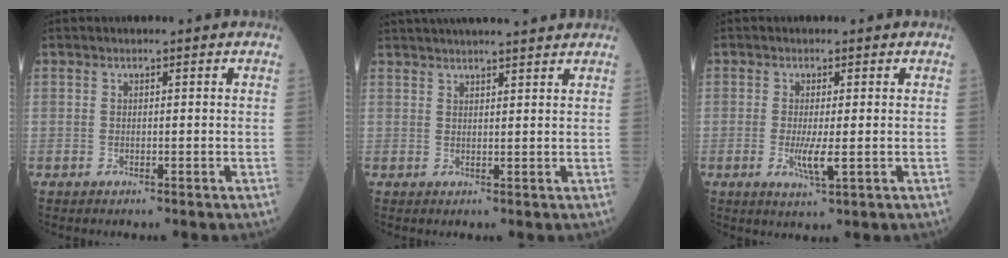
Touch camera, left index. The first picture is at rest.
{"total": 11.8, "force": [10.7, 0.8, 4.9], "torque": [-0.078, 0.032, 0.144]}
{"total": 3.7, "force": [-0.7, 0.4, 3.6], "torque": [-0.075, -0.008, -0.010]}